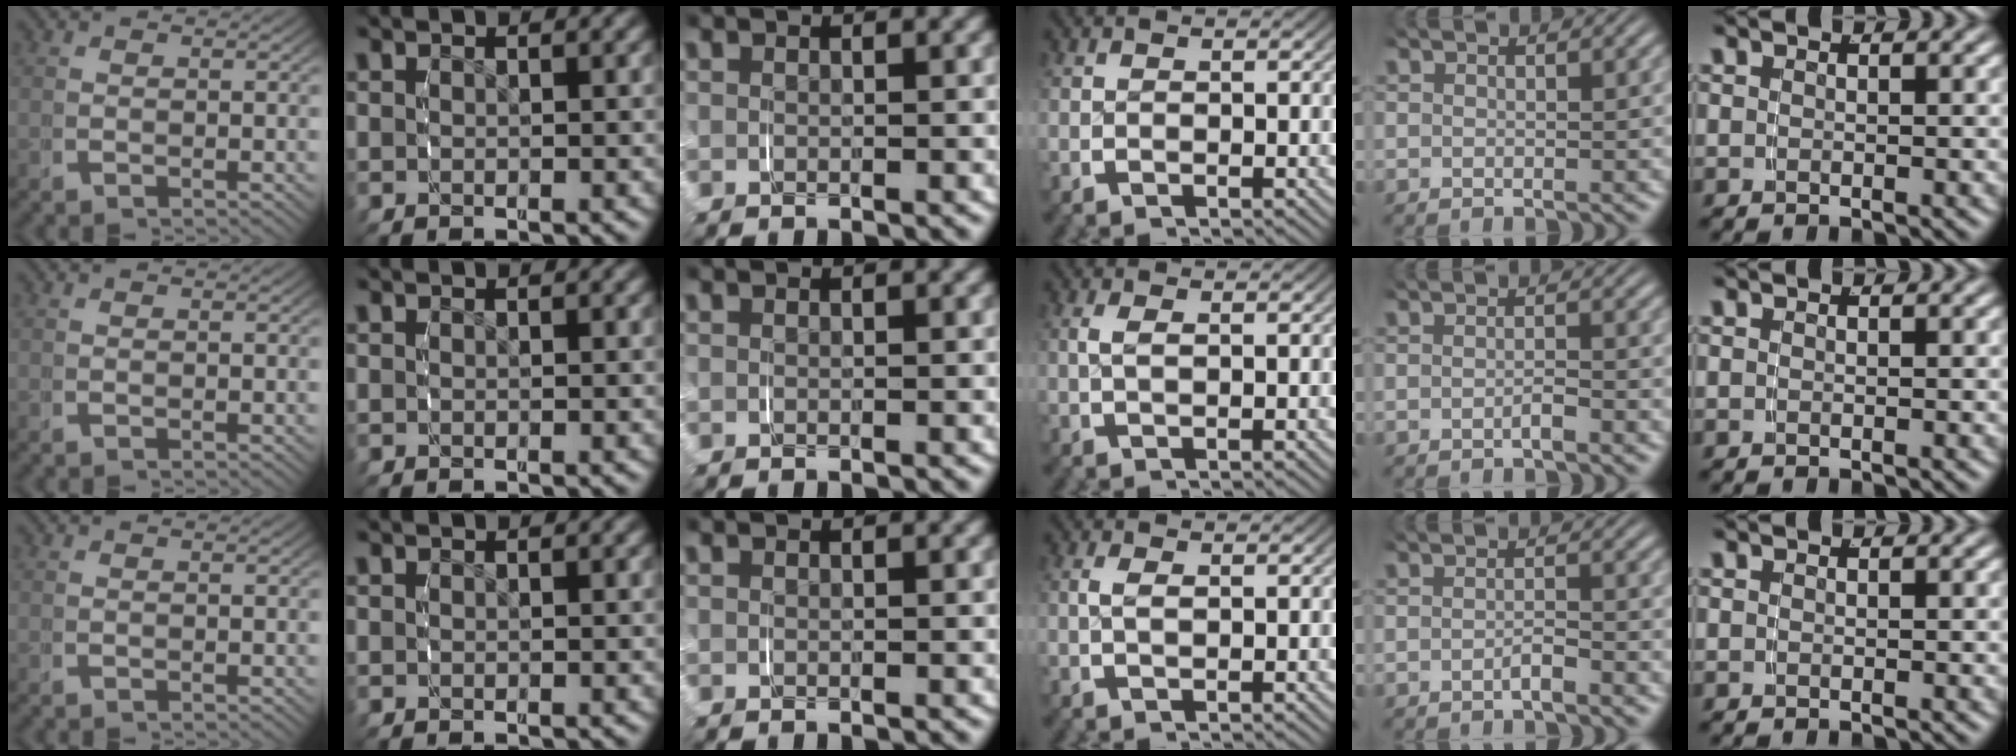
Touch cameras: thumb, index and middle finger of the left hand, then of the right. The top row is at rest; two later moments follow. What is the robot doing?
{"motion": "grasp_and_lifting", "object": "toothpaste"}